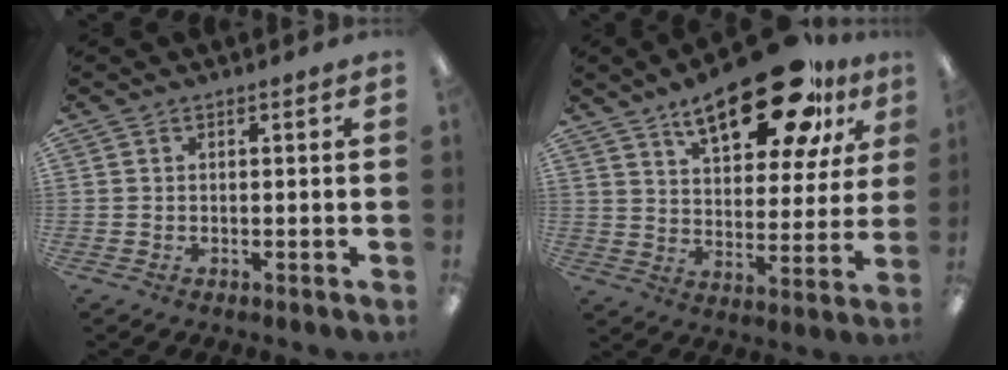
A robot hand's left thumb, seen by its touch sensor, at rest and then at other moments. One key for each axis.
{"total": 21.9, "fx": 14.0, "fy": 8.9, "fz": 14.3, "tx": -0.210, "ty": -0.070, "tz": 0.227}